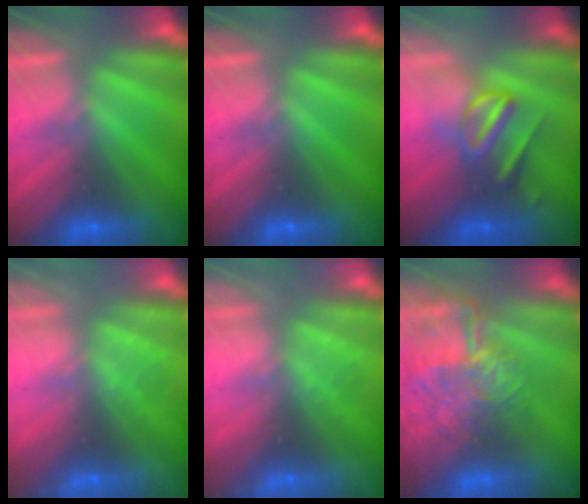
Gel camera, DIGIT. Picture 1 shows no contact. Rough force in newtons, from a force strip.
{"total": 0.0}
{"total": 2.9}
{"total": 2.3}
{"total": 2.3}
{"total": 9.2}